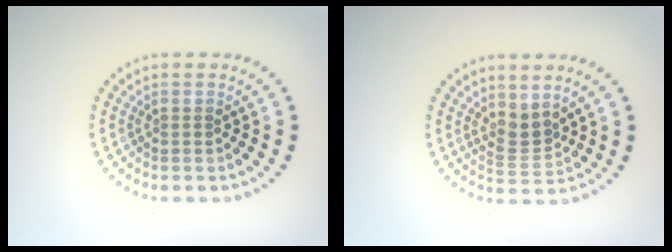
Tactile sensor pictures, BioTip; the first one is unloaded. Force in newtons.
{"total": 2.3, "press": 1.6, "slide": 1.6}